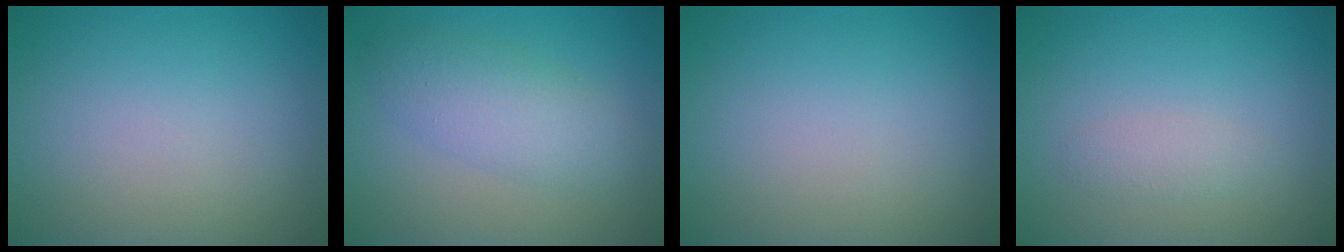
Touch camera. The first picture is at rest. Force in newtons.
{"total": 4.2, "press": 4.2, "slide": 0.0}
{"total": 0.0}
{"total": 1.3, "press": 1.3, "slide": 0.0}